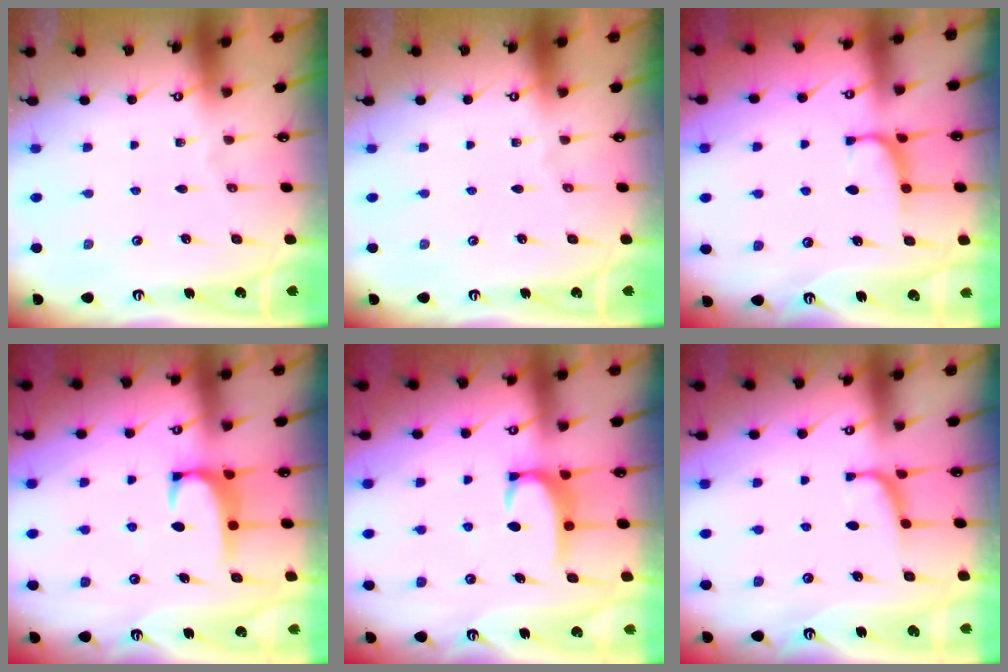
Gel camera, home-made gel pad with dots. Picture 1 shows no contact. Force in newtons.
{"total": 0.0}
{"total": 0.6, "press": 0.1, "slide": 0.6}
{"total": 1.9, "press": 1.8, "slide": 0.3}
{"total": 2.8, "press": 2.8, "slide": 0.5}
{"total": 2.4, "press": 2.4, "slide": 0.4}